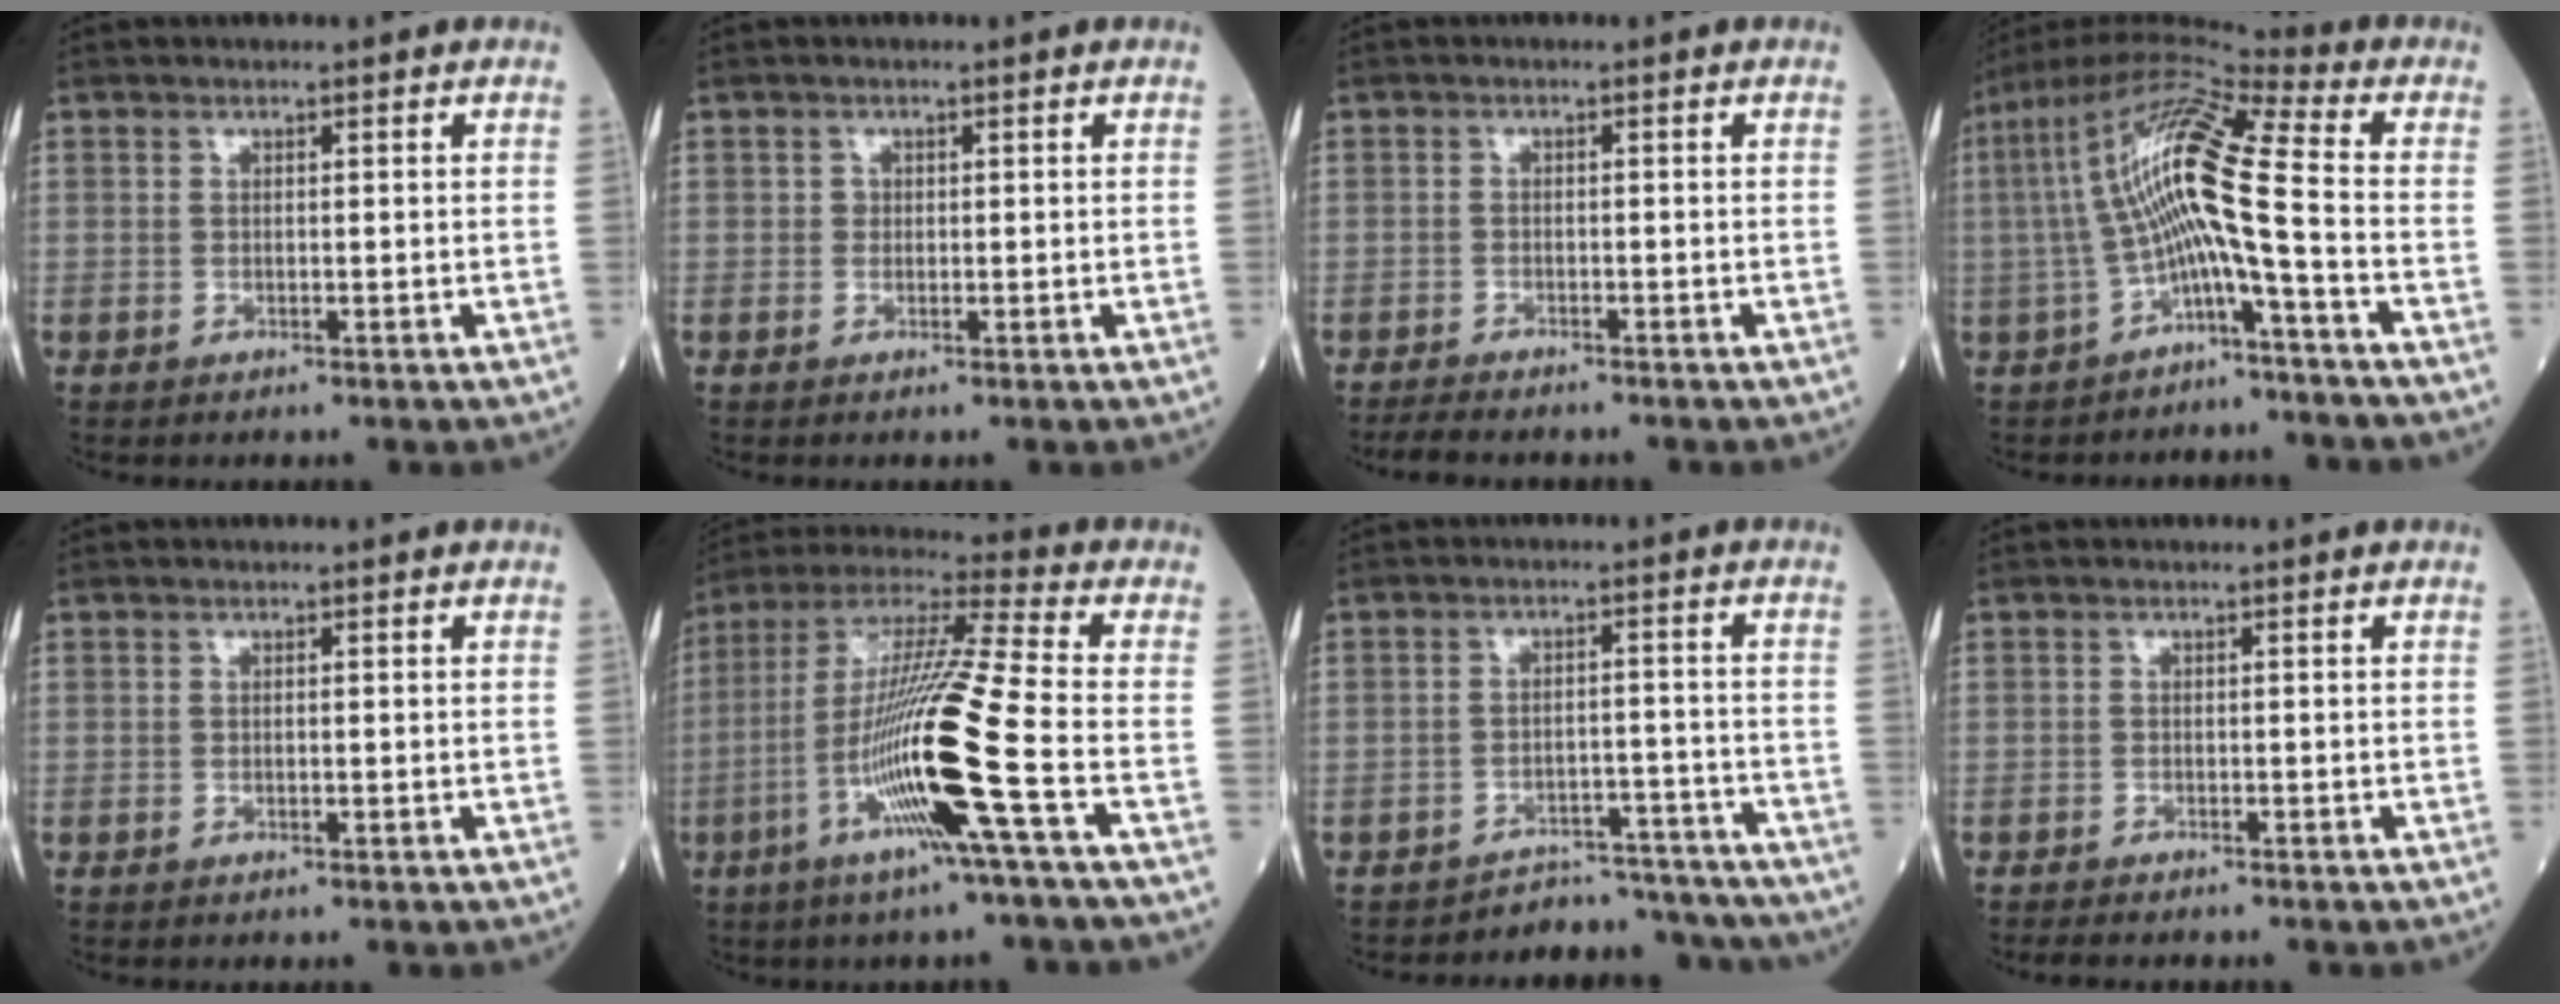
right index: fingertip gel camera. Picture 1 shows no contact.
{"total": 0.7, "force": [0.0, 0.7, 0.2], "torque": [0.001, 0.002, 0.000]}
{"total": 4.0, "force": [-3.6, 0.7, 1.5], "torque": [-0.027, -0.010, -0.058]}
{"total": 13.0, "force": [-1.9, 0.4, 12.8], "torque": [-0.254, 0.039, -0.044]}
{"total": 0.0}
{"total": 17.7, "force": [-5.8, -1.6, 16.7], "torque": [-0.334, -0.018, -0.120]}
{"total": 9.5, "force": [-9.0, 2.9, -1.0], "torque": [0.035, 0.042, -0.114]}
{"total": 2.8, "force": [-2.4, 0.6, 1.1], "torque": [-0.021, -0.006, -0.035]}